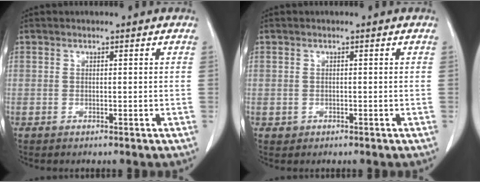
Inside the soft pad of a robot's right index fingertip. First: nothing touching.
{"total": 0.9, "force": [-0.3, 0.9, 0.0], "torque": [0.000, 0.004, -0.004]}